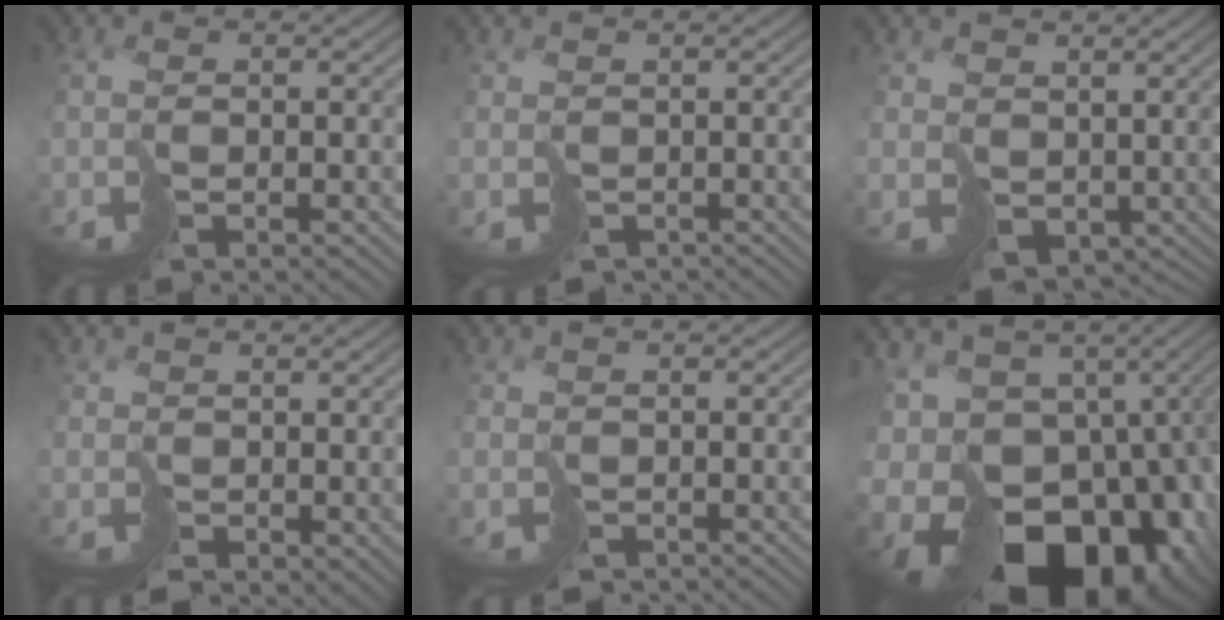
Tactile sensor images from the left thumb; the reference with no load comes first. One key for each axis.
{"total": 1.8, "fx": -1.2, "fy": 1.3, "fz": 0.0, "tx": 0.010, "ty": -0.011, "tz": -0.014}
{"total": 4.4, "fx": 1.0, "fy": 3.5, "fz": 2.4, "tx": -0.063, "ty": -0.022, "tz": 0.036}
{"total": 1.4, "fx": 0.2, "fy": 1.3, "fz": 0.6, "tx": -0.014, "ty": -0.003, "tz": 0.006}
{"total": 1.3, "fx": -1.0, "fy": 0.8, "fz": -0.3, "tx": 0.011, "ty": -0.007, "tz": -0.011}
{"total": 19.2, "fx": -7.4, "fy": 12.7, "fz": 12.4, "tx": -0.213, "ty": -0.065, "tz": -0.064}